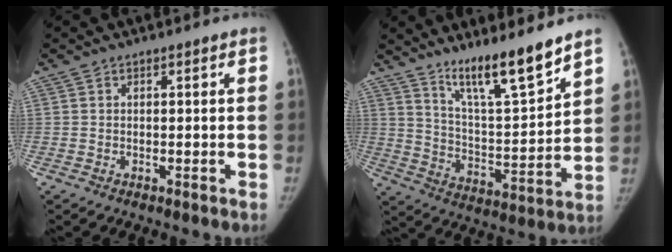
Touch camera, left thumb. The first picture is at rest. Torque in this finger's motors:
{"motor_torque": [0.45, -0.36, 1.36, -1.42, 0.02]}